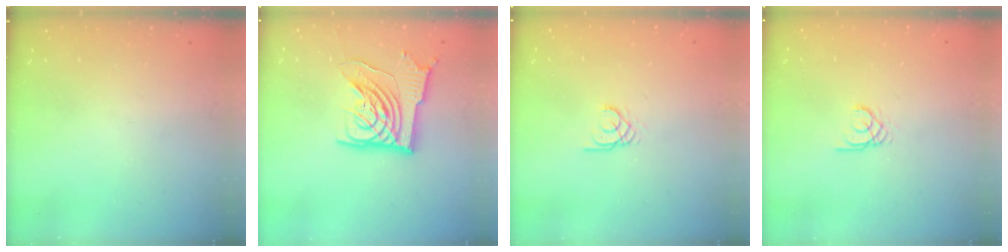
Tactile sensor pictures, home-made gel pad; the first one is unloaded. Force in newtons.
{"total": 13.1, "press": 13.0, "slide": 1.7}
{"total": 1.9, "press": 1.9, "slide": 0.1}
{"total": 1.9, "press": 1.9, "slide": 0.1}